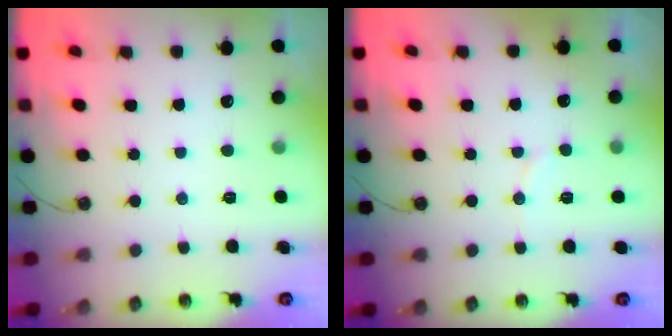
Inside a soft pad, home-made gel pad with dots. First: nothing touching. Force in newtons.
{"total": 5.3, "press": 5.2, "slide": 0.7}